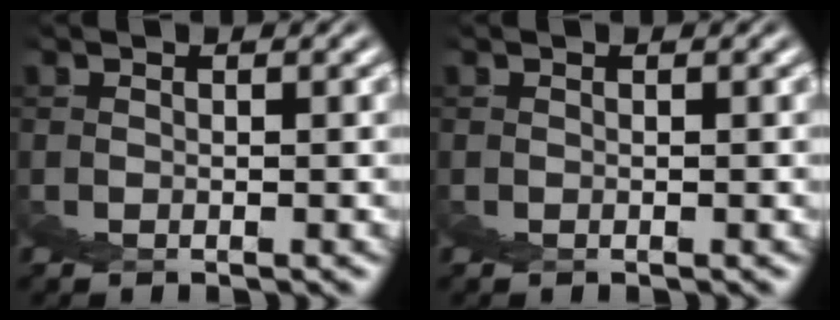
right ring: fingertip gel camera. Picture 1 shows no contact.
{"total": 0.0}